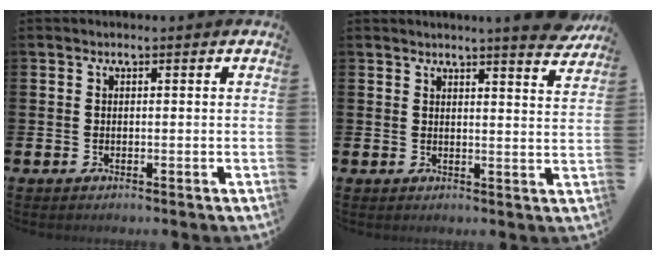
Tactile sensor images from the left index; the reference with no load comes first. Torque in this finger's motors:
{"motor_torque": [0.97, -1.17, 0.36, 0.10]}